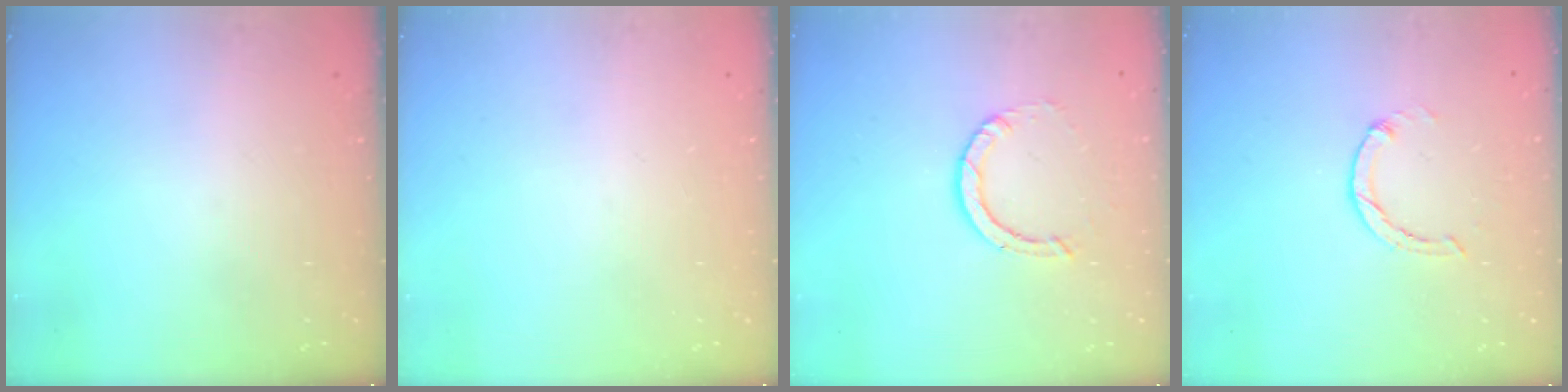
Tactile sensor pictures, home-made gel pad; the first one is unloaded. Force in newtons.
{"total": 0.0}
{"total": 2.9, "press": 2.9, "slide": 0.2}
{"total": 1.0, "press": 0.9, "slide": 0.3}